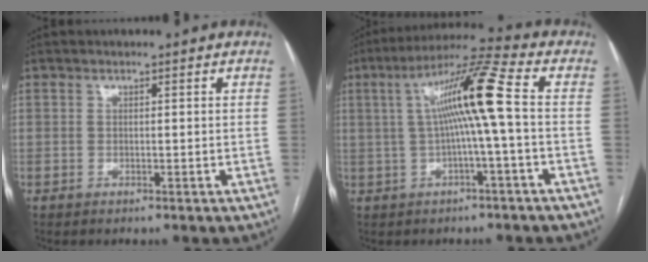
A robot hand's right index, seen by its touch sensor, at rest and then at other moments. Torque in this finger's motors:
{"motor_torque": [1.10, -0.32, 0.63, 0.21]}